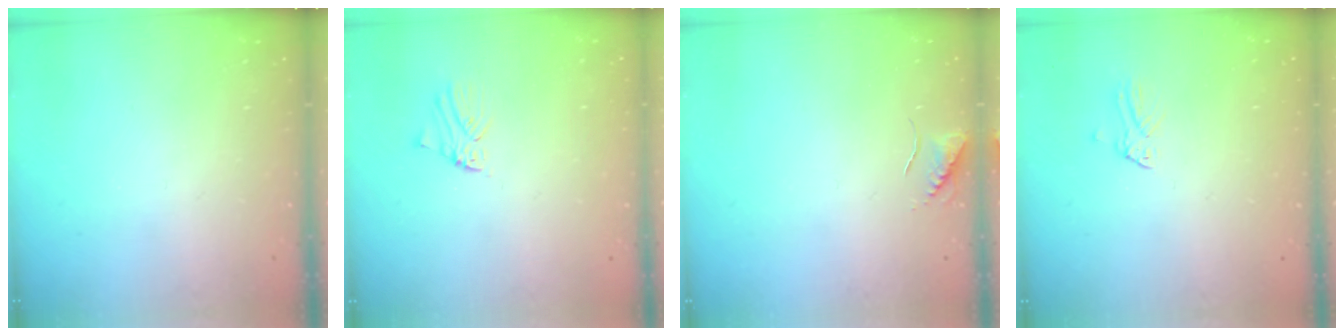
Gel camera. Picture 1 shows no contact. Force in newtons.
{"total": 0.0}
{"total": 5.7, "press": 5.6, "slide": 0.7}
{"total": 0.0}